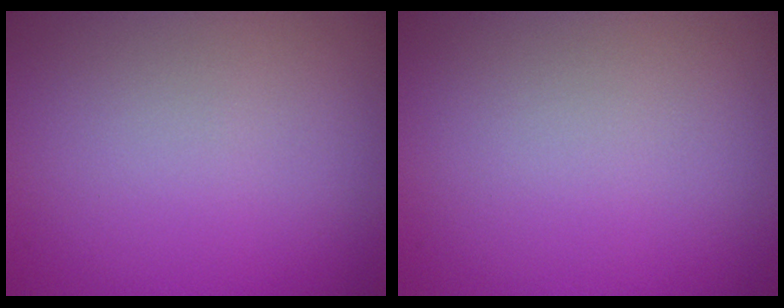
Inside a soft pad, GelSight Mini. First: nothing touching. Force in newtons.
{"total": 0.0}